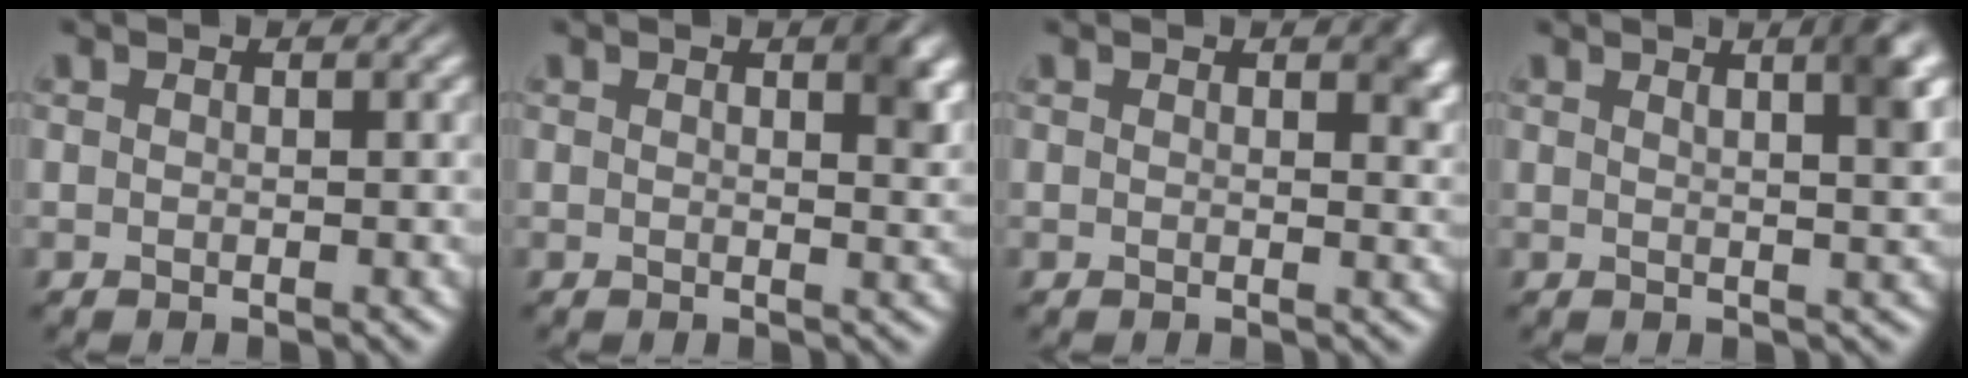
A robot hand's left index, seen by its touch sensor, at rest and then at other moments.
{"total": 2.8, "force": [1.2, 0.8, 2.3], "torque": [-0.025, 0.000, 0.018]}
{"total": 1.8, "force": [1.0, 0.7, 1.3], "torque": [-0.010, -0.004, 0.016]}
{"total": 4.4, "force": [2.2, 1.2, 3.6], "torque": [-0.028, 0.012, 0.023]}